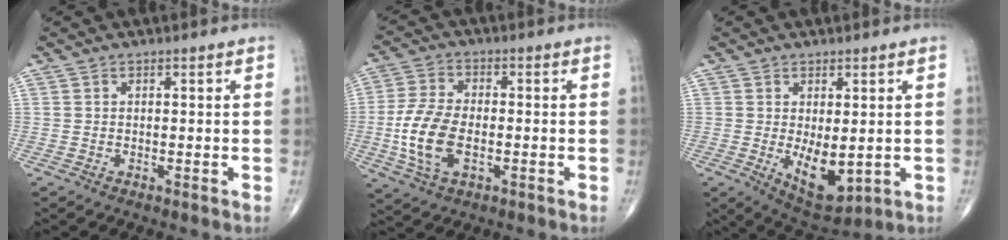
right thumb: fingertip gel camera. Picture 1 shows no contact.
{"total": 11.0, "force": [-2.2, 6.0, 8.9], "torque": [-0.186, 0.006, -0.043]}
{"total": 8.2, "force": [-0.7, 4.0, 7.1], "torque": [-0.087, -0.018, 0.007]}